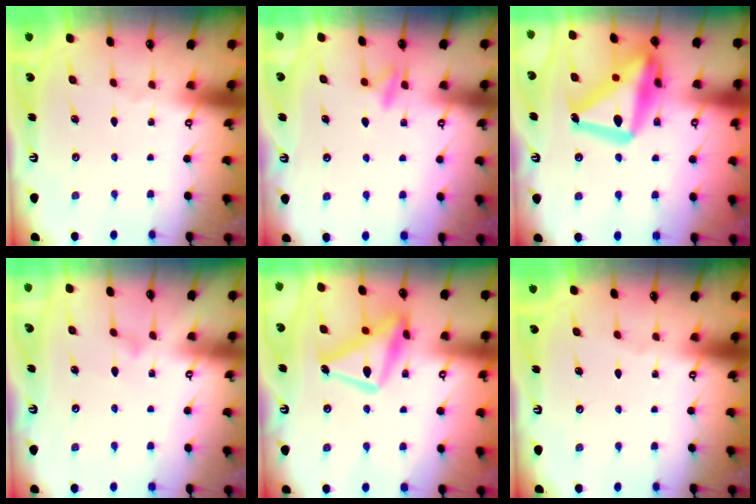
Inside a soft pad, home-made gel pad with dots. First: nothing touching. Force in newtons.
{"total": 7.8, "press": 7.7, "slide": 0.8}
{"total": 23.4, "press": 23.3, "slide": 2.2}
{"total": 6.2, "press": 6.2, "slide": 0.3}
{"total": 15.8, "press": 15.8, "slide": 1.3}
{"total": 0.0}